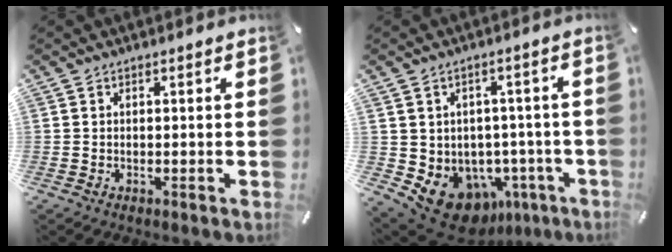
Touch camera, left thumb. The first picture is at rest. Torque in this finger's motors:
{"motor_torque": [0.34, 0.28, 0.64, 0.27, 0.09]}